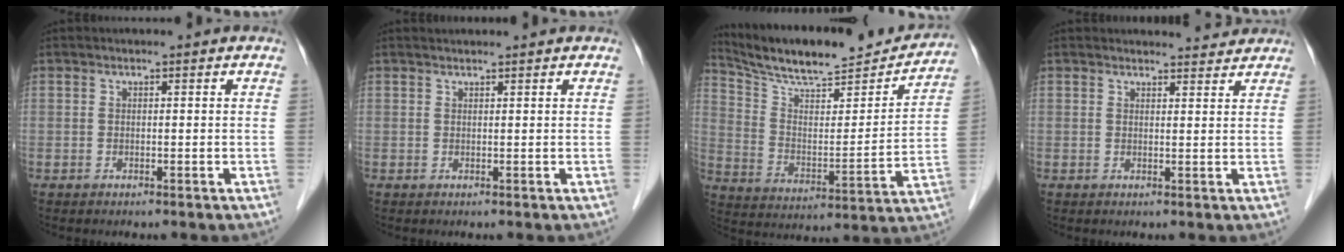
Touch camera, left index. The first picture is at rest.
{"total": 2.0, "force": [1.9, 0.0, 0.6], "torque": [-0.008, 0.020, 0.032]}
{"total": 21.4, "force": [19.9, 3.0, 7.4], "torque": [-0.129, -0.019, 0.298]}
{"total": 3.4, "force": [3.3, 0.5, 0.1], "torque": [-0.006, 0.001, 0.036]}